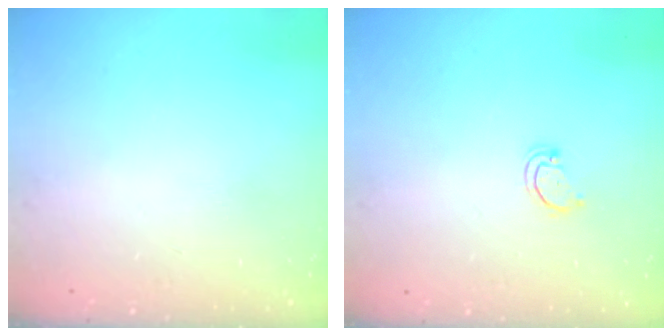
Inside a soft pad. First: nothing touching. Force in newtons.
{"total": 2.2, "press": 2.2, "slide": 0.2}